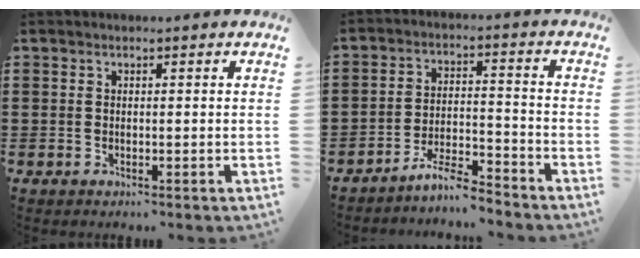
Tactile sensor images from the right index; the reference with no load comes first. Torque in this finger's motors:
{"motor_torque": [0.12, 0.50, -0.66, -0.21]}